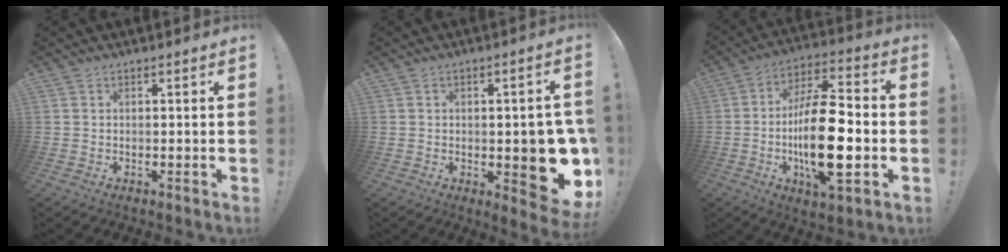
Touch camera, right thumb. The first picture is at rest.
{"total": 13.1, "force": [-2.4, 5.8, 11.5], "torque": [-0.118, -0.001, -0.026]}
{"total": 21.0, "force": [-3.5, 7.8, 19.1], "torque": [-0.352, 0.001, -0.058]}